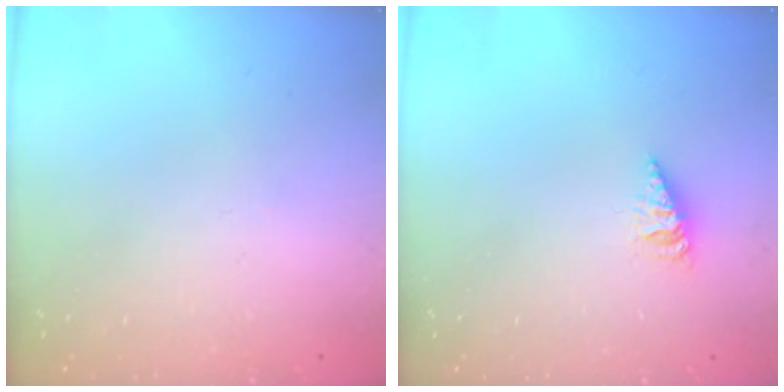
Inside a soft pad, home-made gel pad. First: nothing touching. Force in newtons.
{"total": 3.0, "press": 3.0, "slide": 0.4}